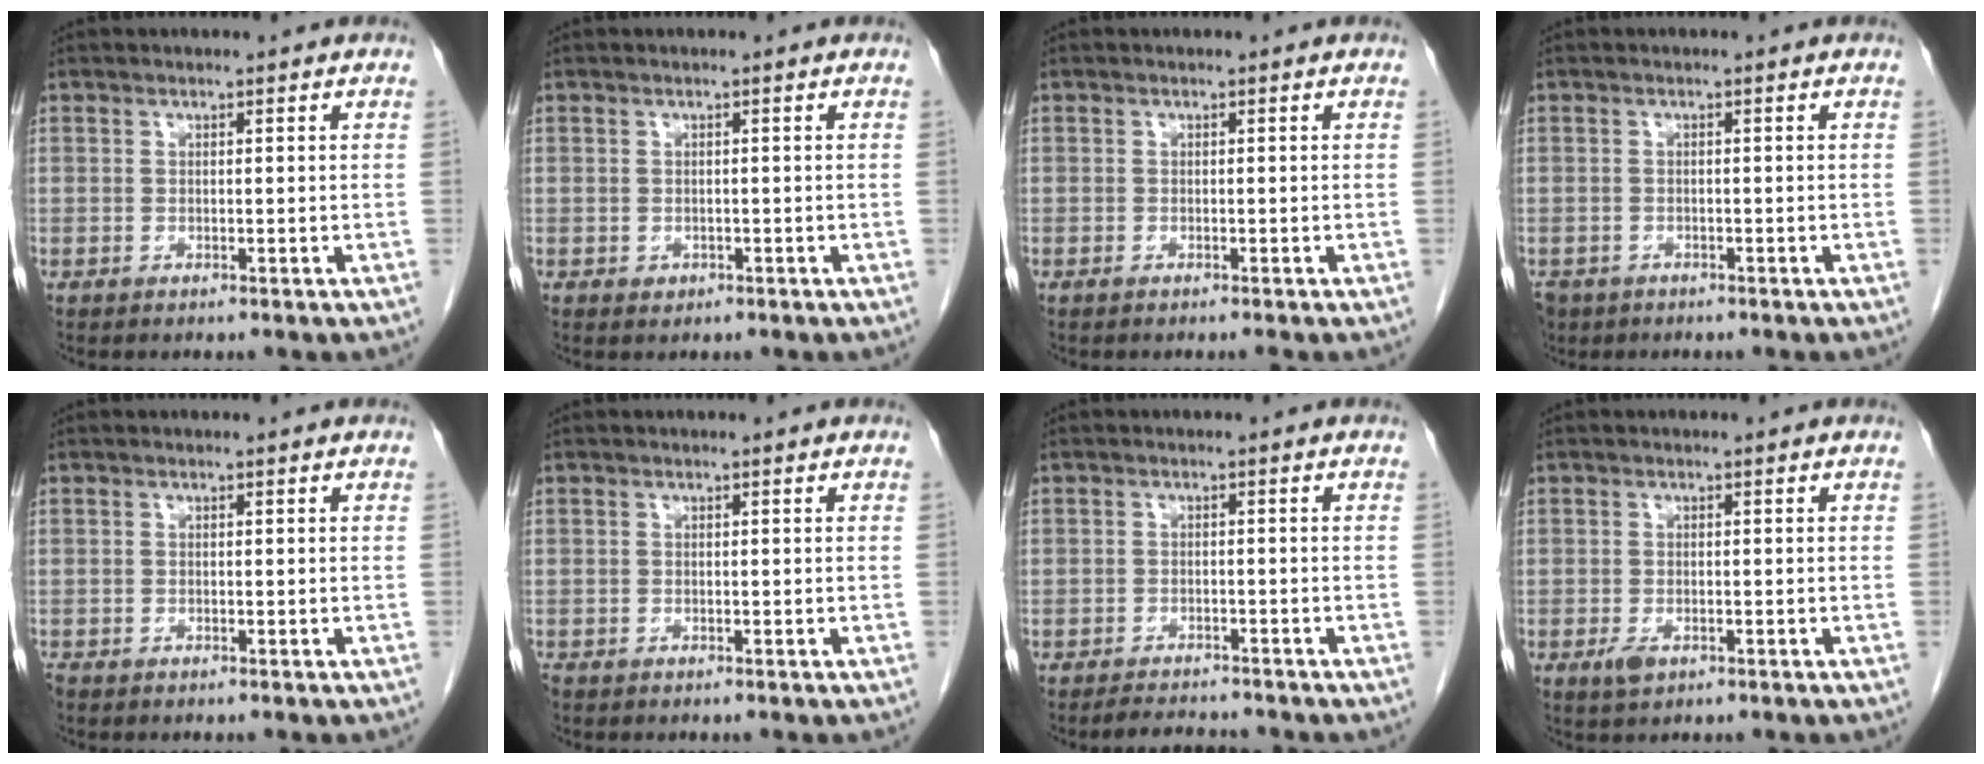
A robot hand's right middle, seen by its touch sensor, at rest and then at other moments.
{"total": 0.9, "force": [-0.3, 0.8, 0.3], "torque": [-0.007, 0.002, 0.000]}
{"total": 0.5, "force": [-0.4, -0.1, 0.2], "torque": [-0.007, -0.001, -0.009]}
{"total": 5.1, "force": [-3.4, 3.6, 1.5], "torque": [-0.036, -0.003, -0.056]}
{"total": 0.9, "force": [-0.7, 0.4, 0.2], "torque": [-0.009, -0.002, -0.015]}
{"total": 0.7, "force": [-0.6, 0.4, 0.2], "torque": [-0.008, -0.001, -0.013]}
{"total": 3.7, "force": [-3.6, 0.8, 0.5], "torque": [-0.011, -0.010, -0.057]}
{"total": 2.1, "force": [-1.0, 1.0, 1.5], "torque": [-0.029, -0.001, -0.013]}